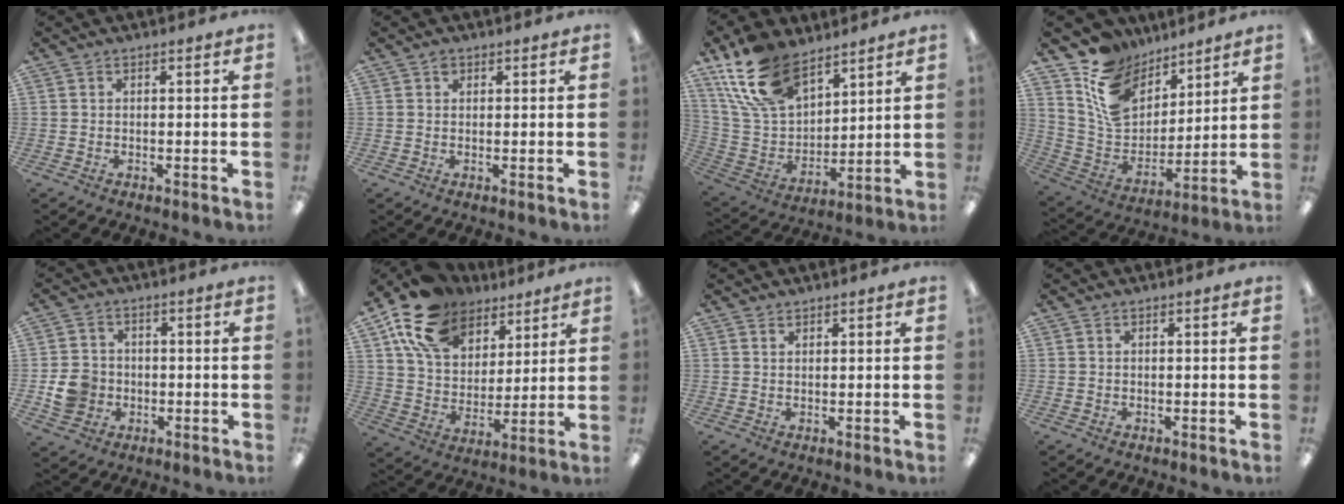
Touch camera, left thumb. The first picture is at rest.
{"total": 1.1, "force": [0.6, 0.8, 0.4], "torque": [-0.011, 0.002, 0.012]}
{"total": 18.2, "force": [12.2, 9.9, 9.2], "torque": [-0.210, -0.044, 0.231]}
{"total": 15.1, "force": [9.2, 10.0, 6.5], "torque": [-0.136, -0.053, 0.181]}
{"total": 7.1, "force": [-1.6, 6.5, 2.6], "torque": [-0.060, 0.013, -0.026]}
{"total": 16.4, "force": [11.2, 9.9, 6.7], "torque": [-0.147, -0.053, 0.213]}
{"total": 1.0, "force": [0.9, 0.4, 0.2], "torque": [-0.005, 0.000, 0.018]}
{"total": 0.0}